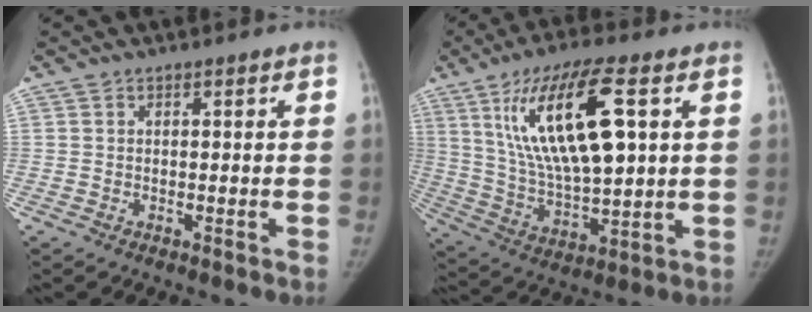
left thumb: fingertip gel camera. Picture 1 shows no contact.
{"total": 20.2, "force": [6.7, 6.5, 17.9], "torque": [-0.324, -0.017, 0.127]}